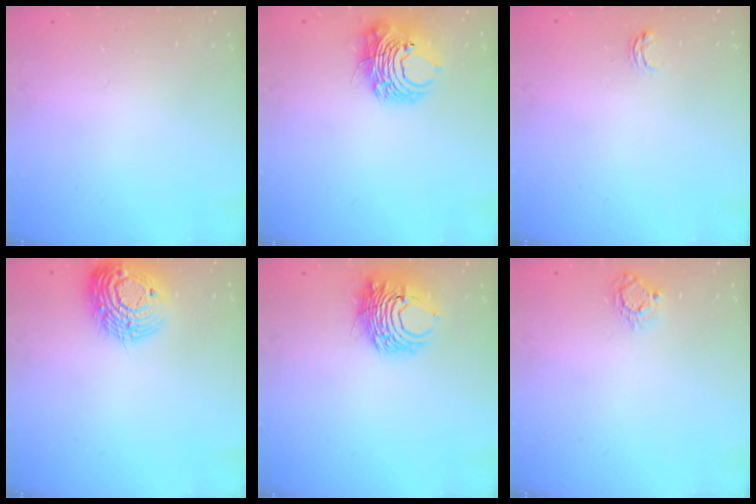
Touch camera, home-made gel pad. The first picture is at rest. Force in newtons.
{"total": 9.5, "press": 9.4, "slide": 1.5}
{"total": 2.9, "press": 2.9, "slide": 0.4}
{"total": 16.4, "press": 16.3, "slide": 1.4}
{"total": 8.4, "press": 8.3, "slide": 1.2}
{"total": 5.5, "press": 5.5, "slide": 0.2}